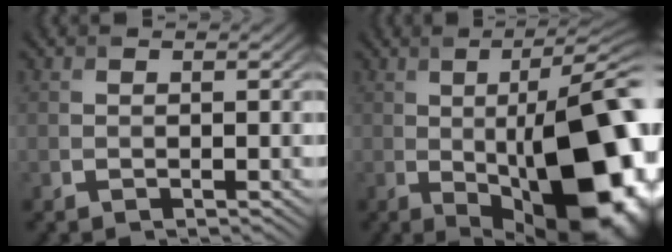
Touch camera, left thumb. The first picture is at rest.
{"total": 19.2, "force": [-2.3, 7.4, 17.6], "torque": [-0.210, 0.002, -0.035]}